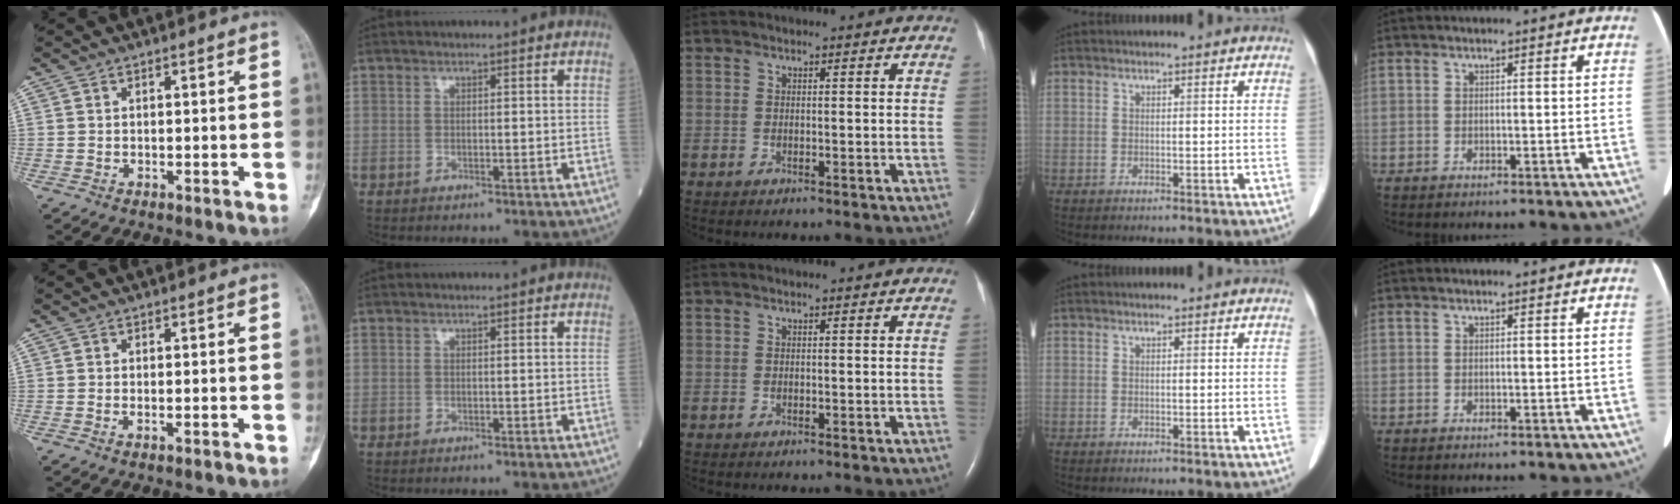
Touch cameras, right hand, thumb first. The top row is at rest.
{"thumb": {"total": 0.8, "force": [-0.3, 0.2, 0.7], "torque": [-0.015, 0.003, -0.004]}, "index": {"total": 0.7, "force": [-0.6, 0.0, 0.2], "torque": [-0.001, 0.000, -0.012]}}